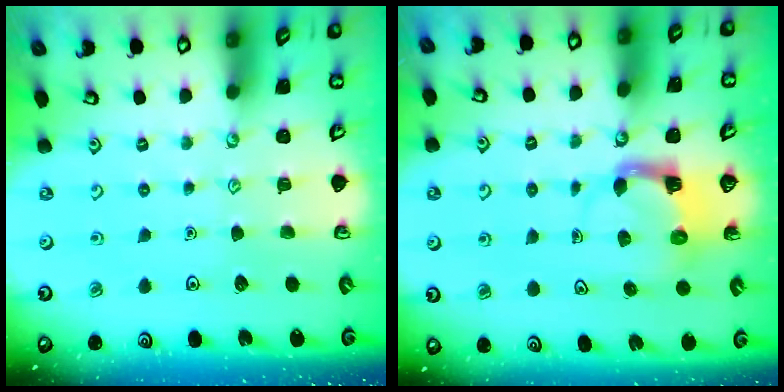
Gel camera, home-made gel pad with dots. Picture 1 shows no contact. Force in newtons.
{"total": 3.9, "press": 3.8, "slide": 0.7}